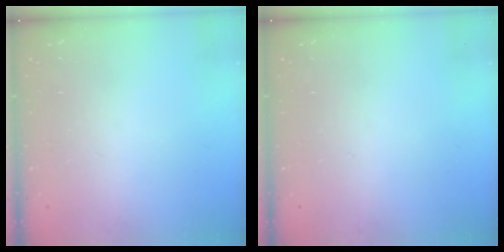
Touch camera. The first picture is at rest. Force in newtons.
{"total": 0.0}